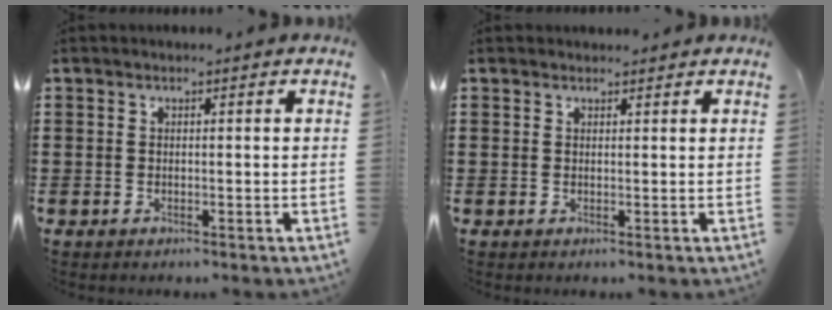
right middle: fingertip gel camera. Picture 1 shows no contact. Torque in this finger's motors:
{"motor_torque": [0.11, -0.10, 0.06, -0.01]}